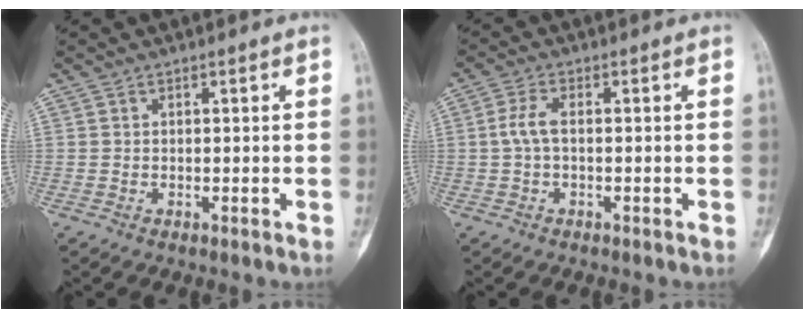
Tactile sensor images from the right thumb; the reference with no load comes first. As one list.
[{"total": 3.4, "force": [-0.1, 1.4, 3.1], "torque": [-0.074, 0.004, -0.007]}]